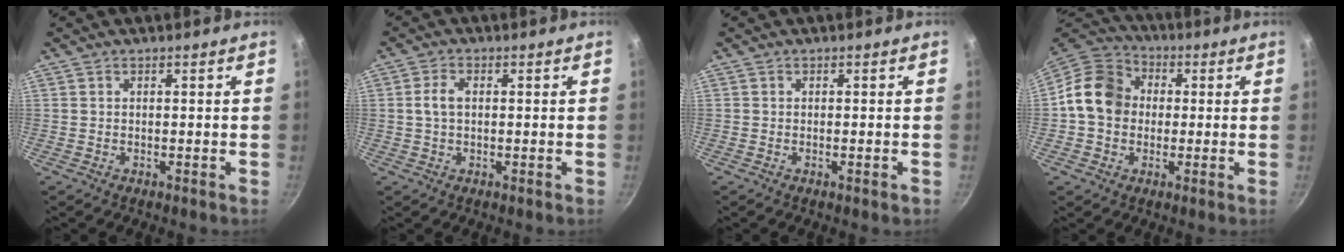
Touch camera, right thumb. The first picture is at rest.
{"total": 3.4, "force": [0.2, 2.1, 2.6], "torque": [-0.053, 0.011, 0.002]}
{"total": 1.2, "force": [-0.5, 0.2, 1.0], "torque": [-0.022, 0.002, -0.011]}
{"total": 12.2, "force": [0.4, 10.3, 6.4], "torque": [-0.081, 0.025, -0.012]}